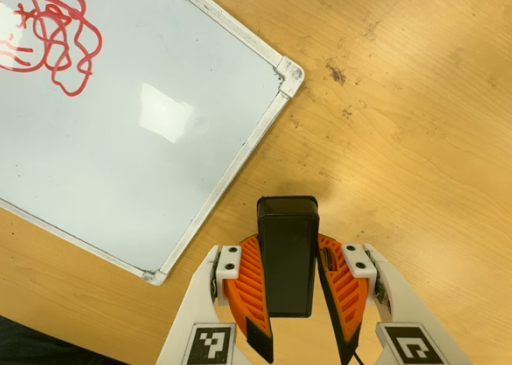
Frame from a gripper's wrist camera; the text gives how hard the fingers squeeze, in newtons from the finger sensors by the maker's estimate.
{"total": 10.0, "left": 8.0, "right": 11.9}